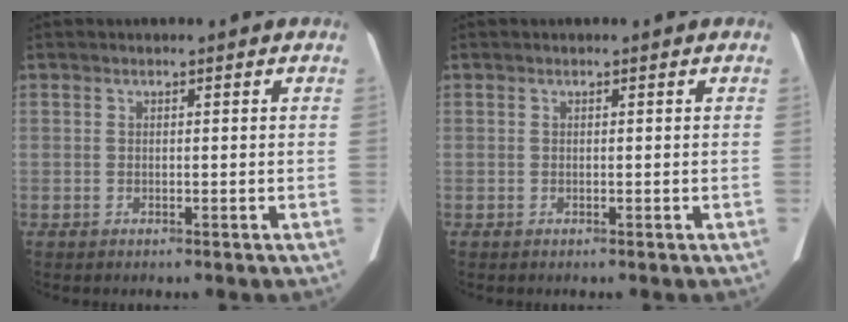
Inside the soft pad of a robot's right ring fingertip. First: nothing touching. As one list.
[{"total": 0.0}]